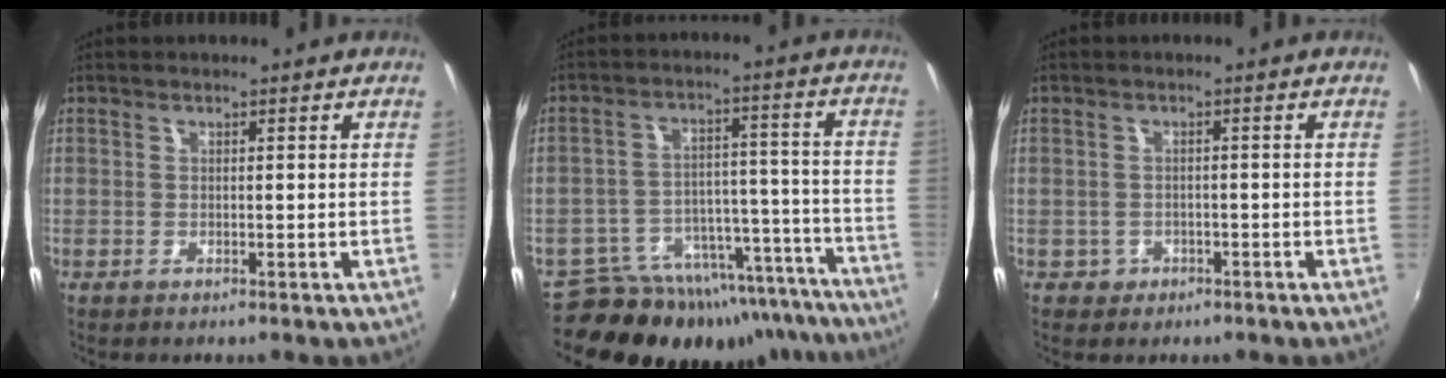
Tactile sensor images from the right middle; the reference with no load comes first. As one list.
[{"total": 23.3, "force": [-20.2, 9.2, 6.9], "torque": [-0.117, 0.038, -0.261]}, {"total": 2.8, "force": [-1.2, 2.5, 0.6], "torque": [-0.019, -0.001, -0.015]}]